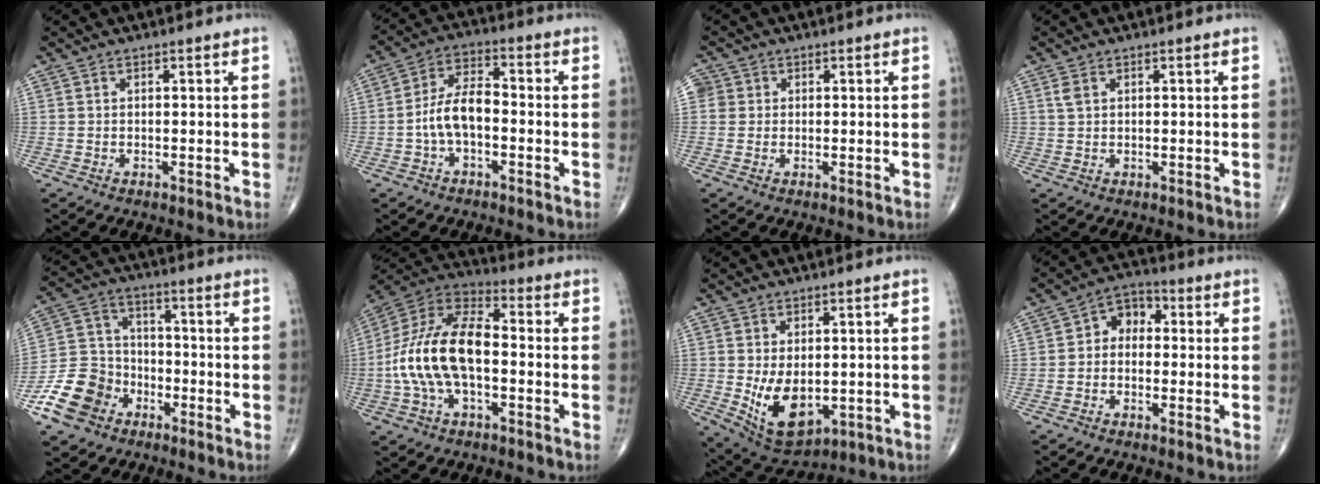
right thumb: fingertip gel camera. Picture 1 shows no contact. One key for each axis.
{"total": 7.8, "fx": -1.8, "fy": 3.9, "fz": 6.5, "tx": -0.122, "ty": 0.033, "tz": -0.042}
{"total": 2.8, "fx": 0.4, "fy": 2.7, "fz": 0.5, "tx": 0.008, "ty": 0.007, "tz": 0.005}
{"total": 1.5, "fx": 0.7, "fy": 0.9, "fz": 1.0, "tx": -0.024, "ty": 0.006, "tz": 0.018}
{"total": 11.9, "fx": -6.4, "fy": 9.0, "fz": 4.4, "tx": -0.064, "ty": 0.051, "tz": -0.126}
{"total": 16.9, "fx": -2.1, "fy": 8.7, "fz": 14.3, "tx": -0.284, "ty": 0.043, "tz": -0.047}
{"total": 10.5, "fx": -1.3, "fy": 6.2, "fz": 8.3, "tx": -0.126, "ty": -0.015, "tz": 0.000}
{"total": 5.6, "fx": -0.1, "fy": 4.2, "fz": 3.7, "tx": -0.031, "ty": 0.023, "tz": -0.019}